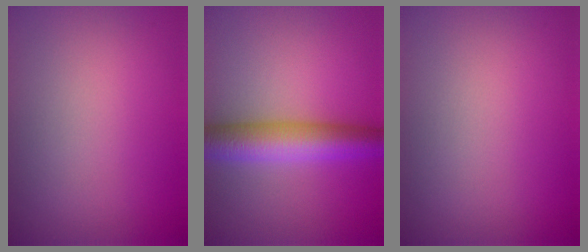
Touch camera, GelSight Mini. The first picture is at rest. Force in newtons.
{"total": 6.0, "press": 6.0, "slide": 0.1}
{"total": 0.0}